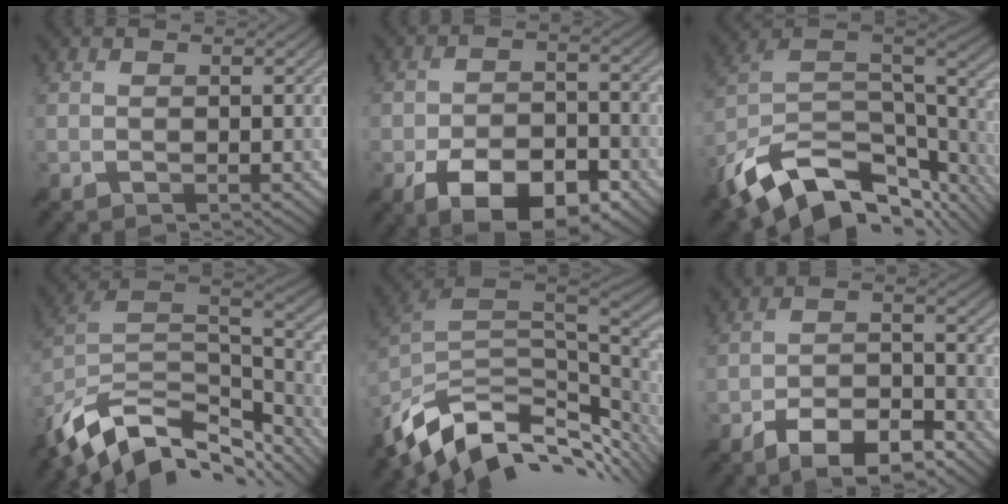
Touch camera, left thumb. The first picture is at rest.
{"total": 11.0, "force": [-6.0, 5.3, 7.5], "torque": [-0.128, 0.000, -0.105]}
{"total": 16.7, "force": [-10.4, 7.9, 10.5], "torque": [-0.237, -0.031, -0.161]}
{"total": 14.7, "force": [-9.3, 6.9, 9.1], "torque": [-0.226, -0.015, -0.153]}
{"total": 12.5, "force": [-6.0, 6.4, 8.8], "torque": [-0.206, -0.016, -0.104]}
{"total": 8.4, "force": [-5.6, 3.3, 5.3], "torque": [-0.085, 0.006, -0.106]}